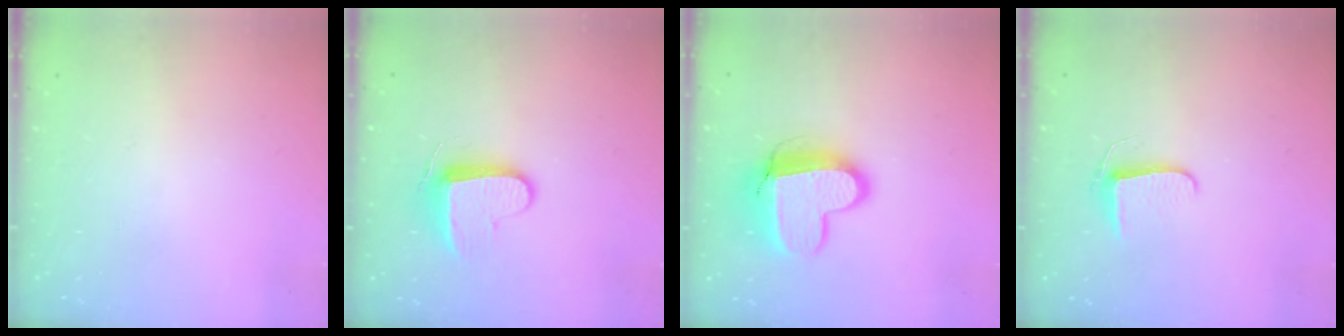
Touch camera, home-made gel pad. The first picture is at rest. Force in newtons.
{"total": 8.9, "press": 8.9, "slide": 0.8}
{"total": 13.4, "press": 13.3, "slide": 1.3}
{"total": 6.3, "press": 6.2, "slide": 0.5}